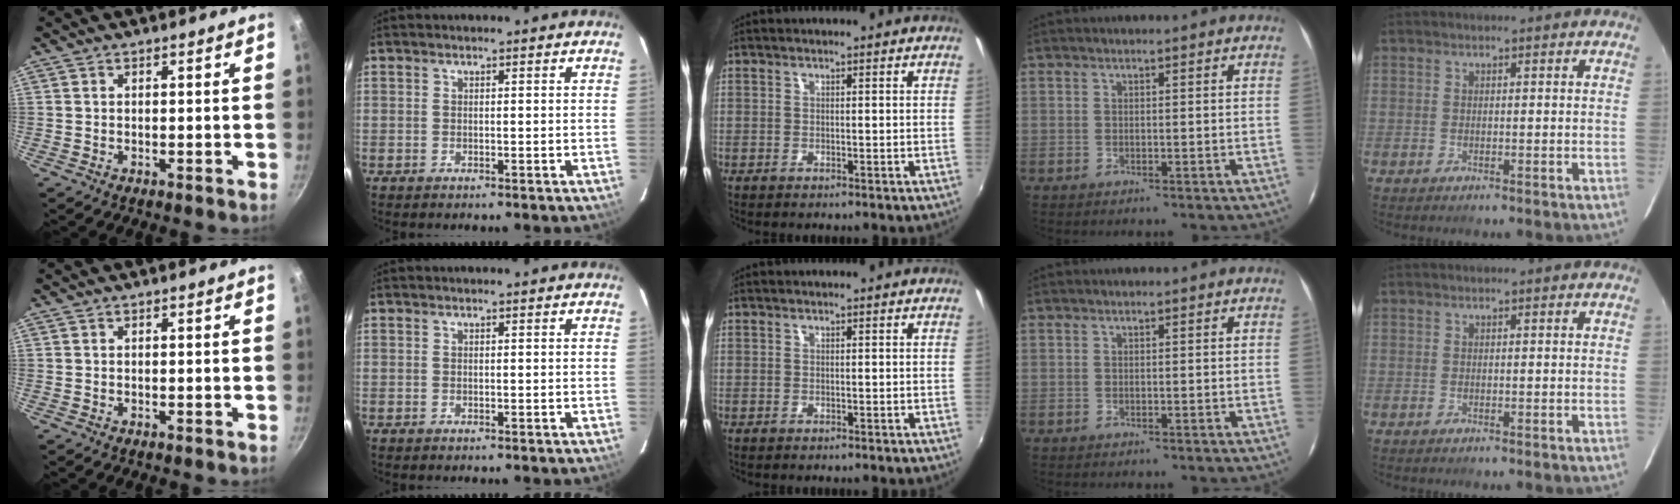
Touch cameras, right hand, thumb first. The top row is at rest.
{}